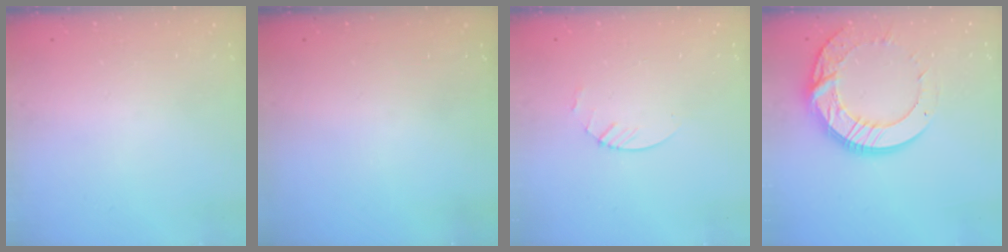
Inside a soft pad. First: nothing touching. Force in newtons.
{"total": 0.0}
{"total": 3.0, "press": 3.0, "slide": 0.3}
{"total": 15.8, "press": 15.8, "slide": 1.3}